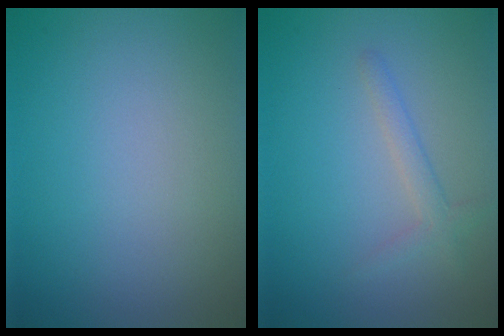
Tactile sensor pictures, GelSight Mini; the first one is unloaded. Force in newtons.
{"total": 1.7, "press": 1.7, "slide": 0.1}